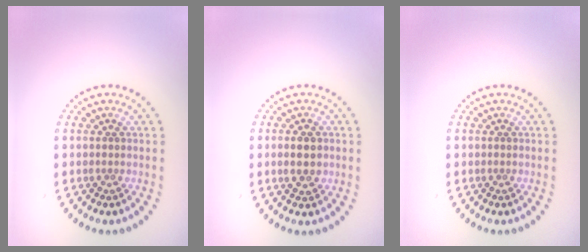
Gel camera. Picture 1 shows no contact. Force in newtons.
{"total": 2.4, "press": 2.4, "slide": 0.1}
{"total": 0.0}